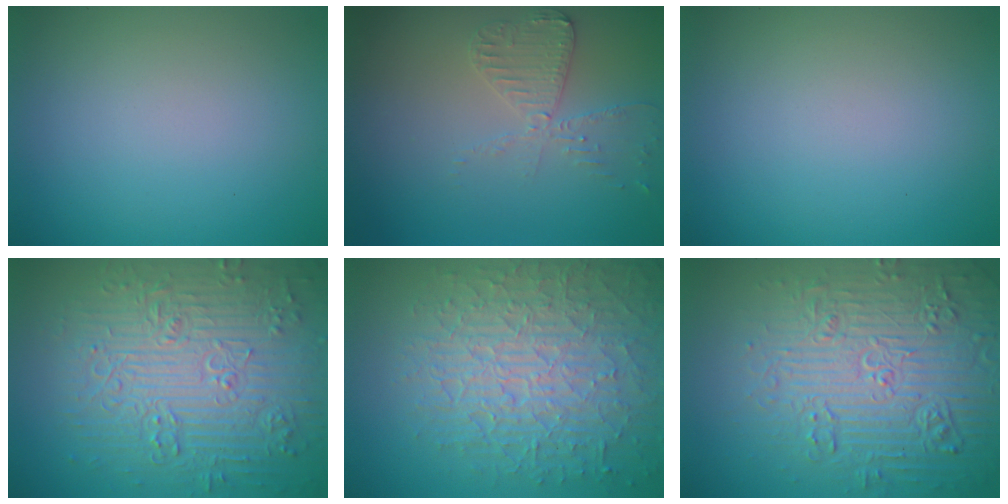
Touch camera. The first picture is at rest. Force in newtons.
{"total": 2.9, "press": 2.8, "slide": 0.6}
{"total": 0.0}
{"total": 9.2, "press": 6.8, "slide": 6.2}
{"total": 8.8, "press": 6.2, "slide": 6.3}
{"total": 7.8, "press": 7.6, "slide": 1.8}